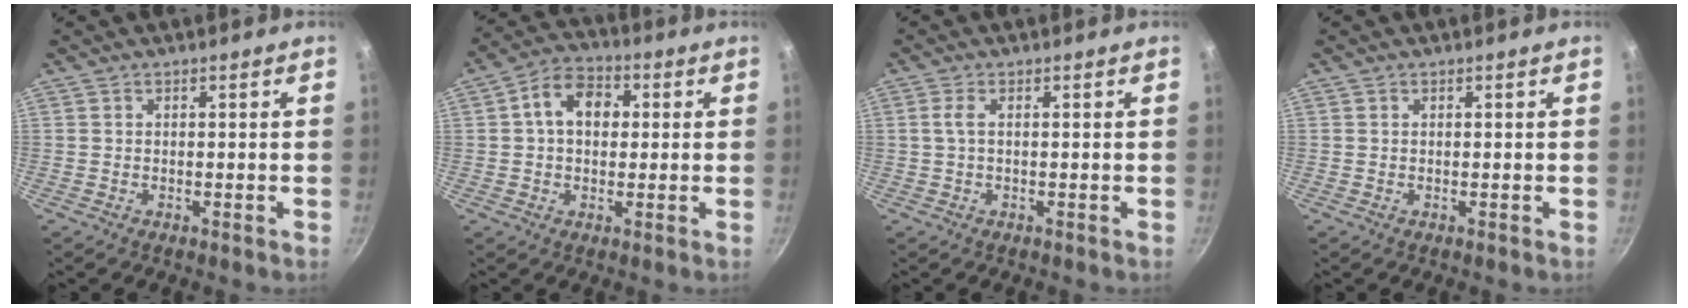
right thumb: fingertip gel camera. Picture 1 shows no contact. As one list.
[{"total": 9.2, "force": [1.5, 6.7, 6.2], "torque": [-0.074, 0.021, 0.009]}, {"total": 1.9, "force": [0.1, 0.6, 1.8], "torque": [-0.045, 0.005, 0.003]}, {"total": 0.0}]